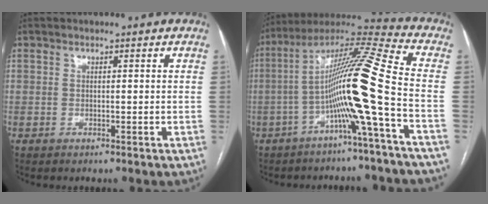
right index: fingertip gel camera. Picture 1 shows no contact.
{"total": 15.2, "force": [-4.0, -2.0, 14.6], "torque": [-0.254, 0.013, -0.083]}